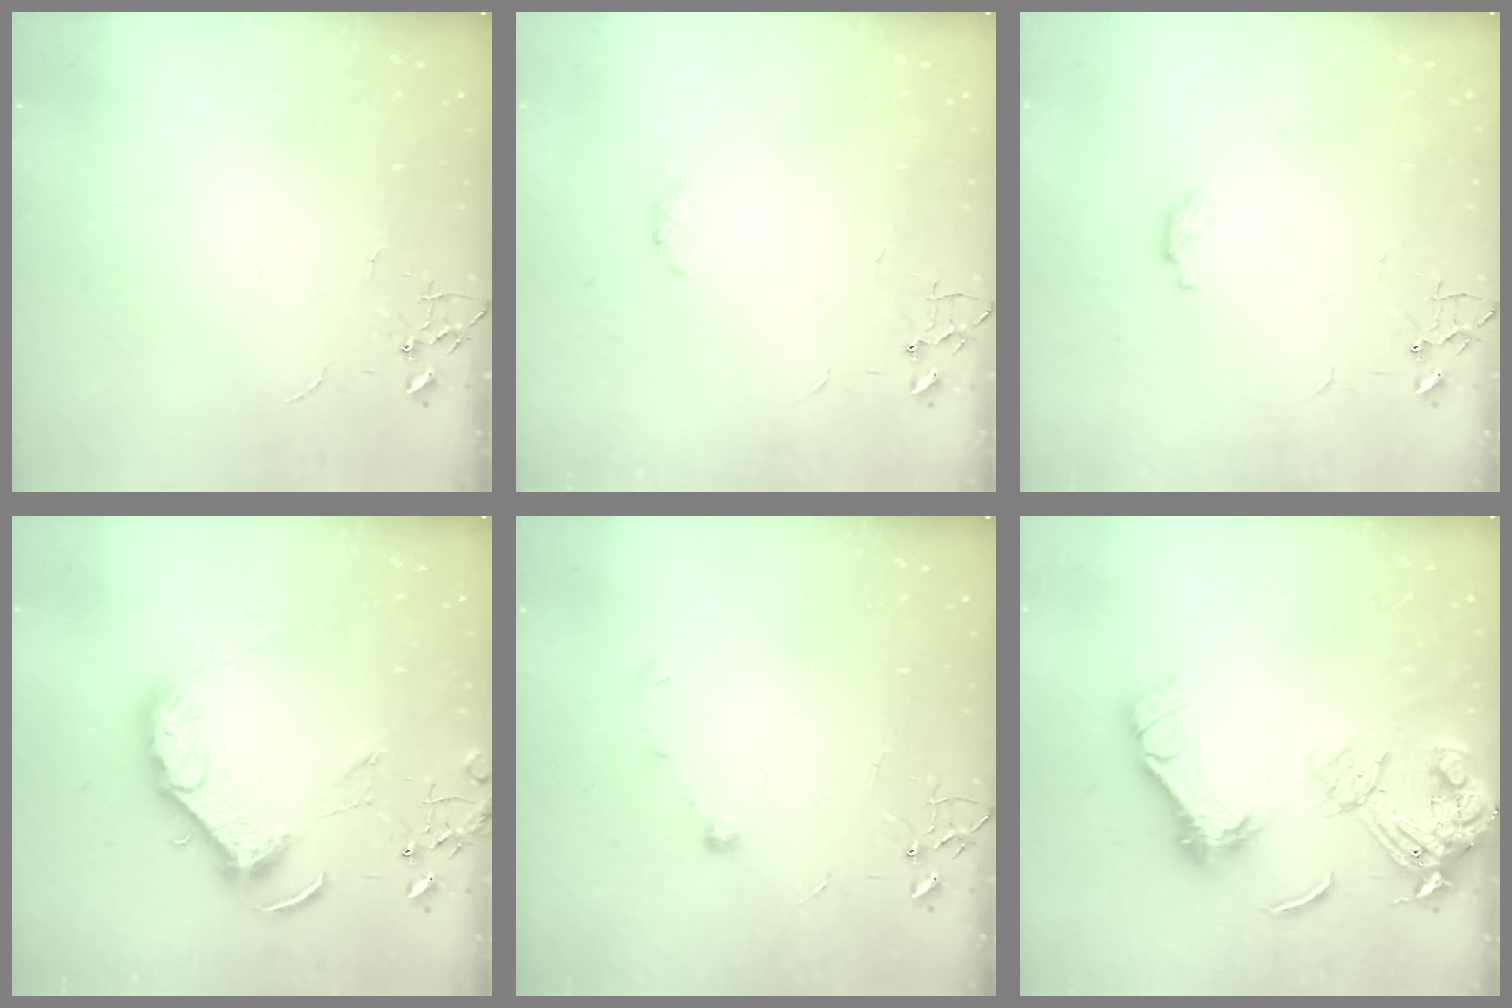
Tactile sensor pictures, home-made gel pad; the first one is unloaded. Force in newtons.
{"total": 3.6, "press": 3.5, "slide": 1.1}
{"total": 4.2, "press": 4.2, "slide": 0.4}
{"total": 12.9, "press": 12.8, "slide": 1.1}
{"total": 5.4, "press": 5.3, "slide": 0.9}
{"total": 18.5, "press": 18.4, "slide": 1.8}